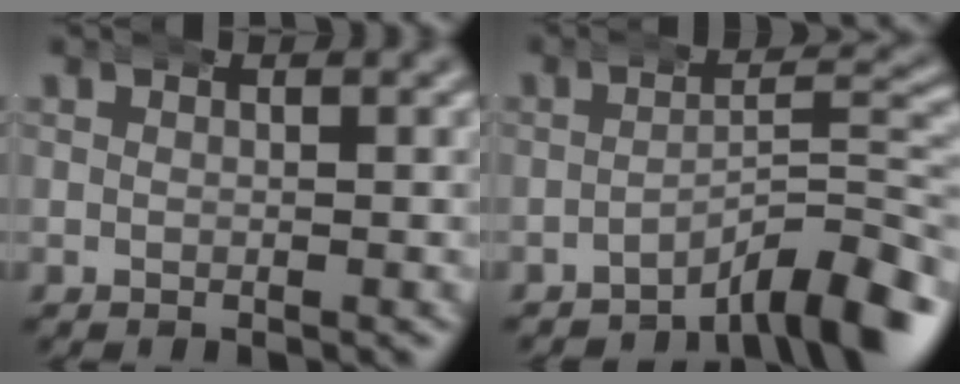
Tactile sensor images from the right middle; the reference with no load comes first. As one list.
[{"total": 6.2, "force": [-4.4, 1.1, 4.2], "torque": [-0.051, 0.000, -0.065]}]